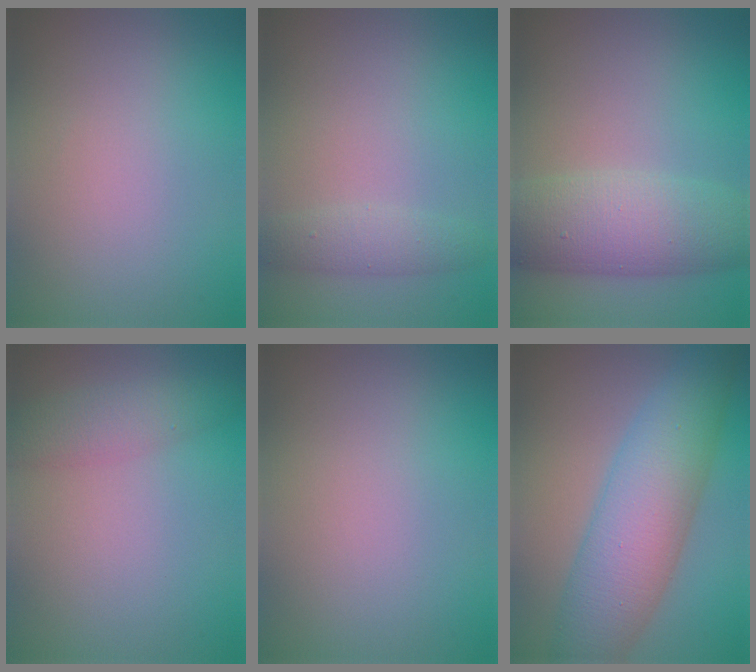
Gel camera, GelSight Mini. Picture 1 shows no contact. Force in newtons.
{"total": 2.1, "press": 2.1, "slide": 0.1}
{"total": 7.6, "press": 7.6, "slide": 0.2}
{"total": 2.8, "press": 2.8, "slide": 0.1}
{"total": 0.0}
{"total": 8.4, "press": 8.4, "slide": 0.1}